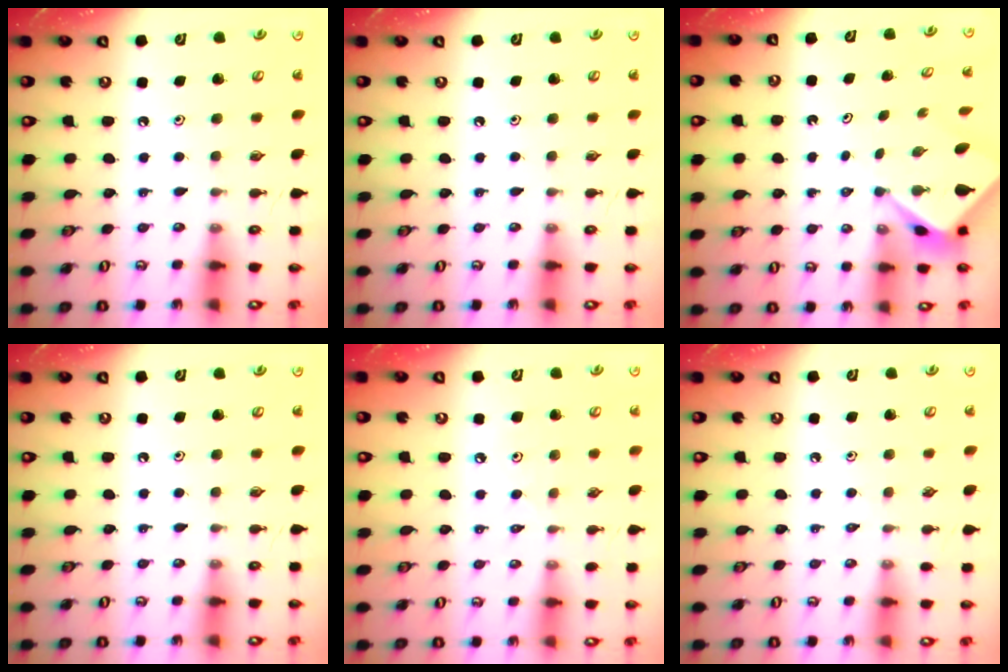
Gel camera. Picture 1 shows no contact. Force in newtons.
{"total": 0.0}
{"total": 2.3, "press": 2.3, "slide": 0.3}
{"total": 0.0}
{"total": 1.9, "press": 1.9, "slide": 0.4}
{"total": 1.9, "press": 1.8, "slide": 0.3}